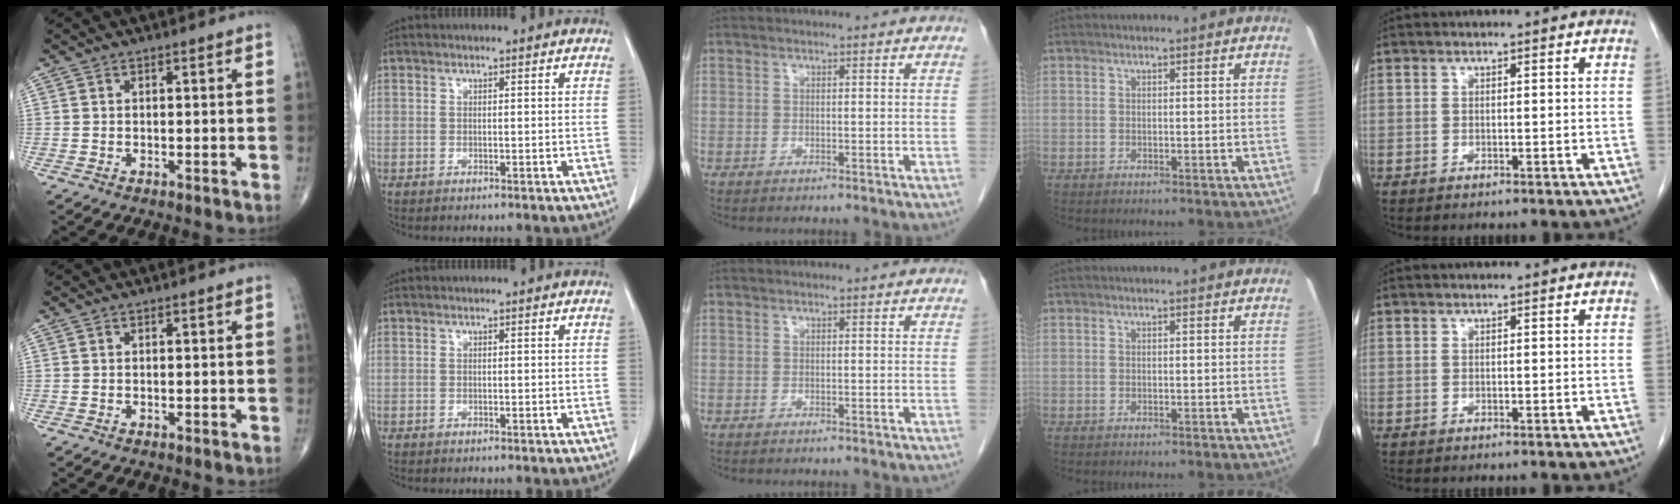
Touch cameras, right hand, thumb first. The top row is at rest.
{}